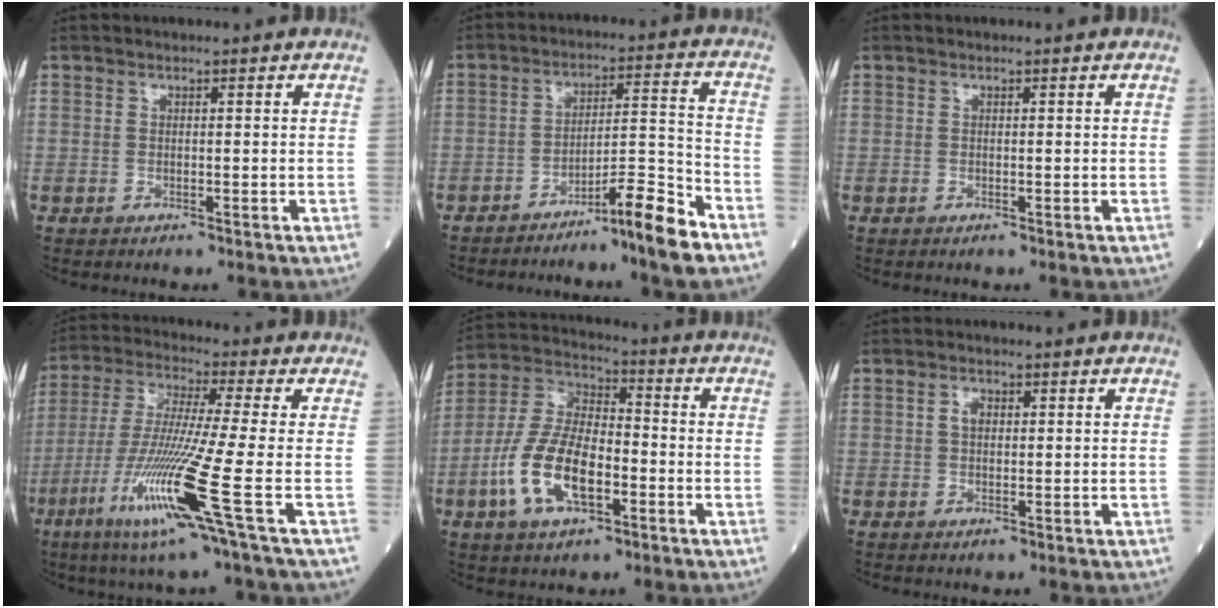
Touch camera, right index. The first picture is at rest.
{"total": 8.4, "force": [-6.3, -0.6, 5.4], "torque": [-0.076, 0.010, -0.107]}
{"total": 0.0}
{"total": 14.4, "force": [-5.8, -1.8, 13.1], "torque": [-0.272, -0.033, -0.116]}
{"total": 13.3, "force": [-4.2, 5.7, 11.2], "torque": [-0.244, 0.010, -0.082]}
{"total": 1.8, "force": [0.5, 1.1, 1.3], "torque": [-0.024, 0.004, 0.007]}